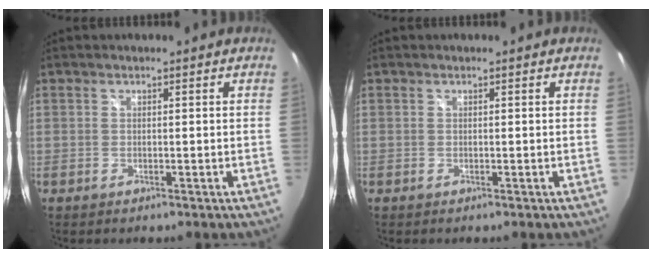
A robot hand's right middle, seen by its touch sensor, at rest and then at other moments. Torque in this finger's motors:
{"motor_torque": [0.02, -0.17, 0.00, 0.00]}